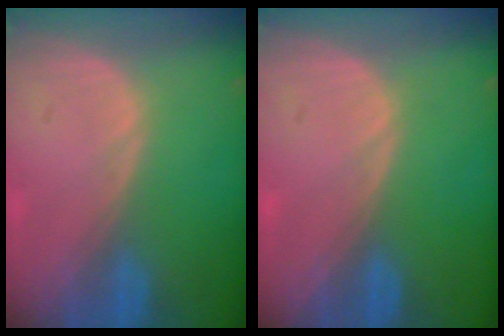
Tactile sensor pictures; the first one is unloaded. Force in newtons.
{"total": 0.0}